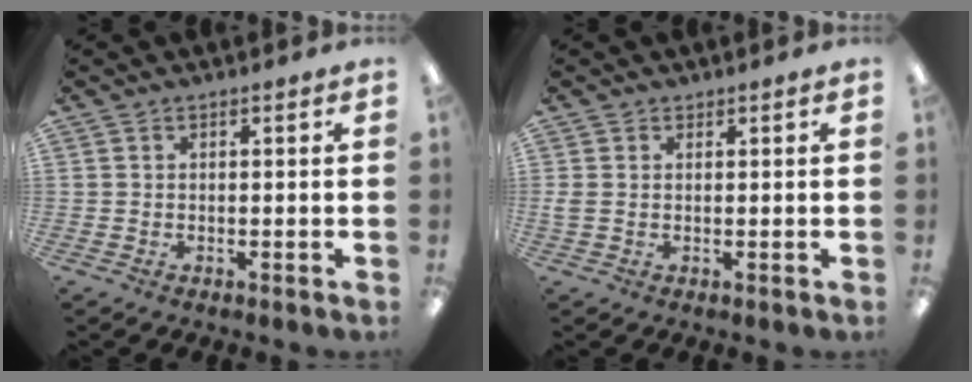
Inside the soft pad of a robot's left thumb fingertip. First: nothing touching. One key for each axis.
{"total": 1.5, "fx": 0.5, "fy": 1.1, "fz": 1.0, "tx": -0.020, "ty": 0.003, "tz": 0.009}